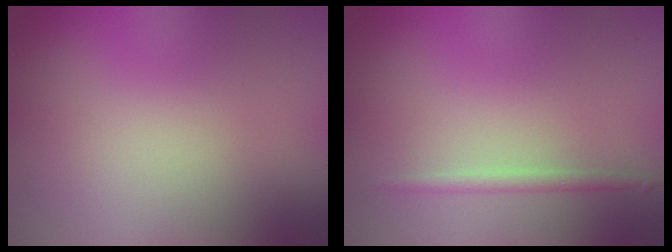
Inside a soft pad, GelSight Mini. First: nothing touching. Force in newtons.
{"total": 1.1, "press": 1.1, "slide": 0.0}